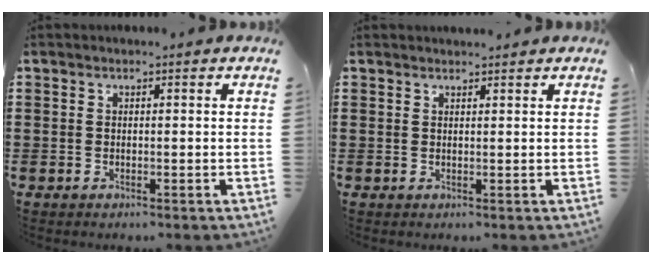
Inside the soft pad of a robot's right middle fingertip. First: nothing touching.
{"total": 0.8, "force": [0.8, 0.1, 0.0], "torque": [0.005, -0.004, 0.013]}